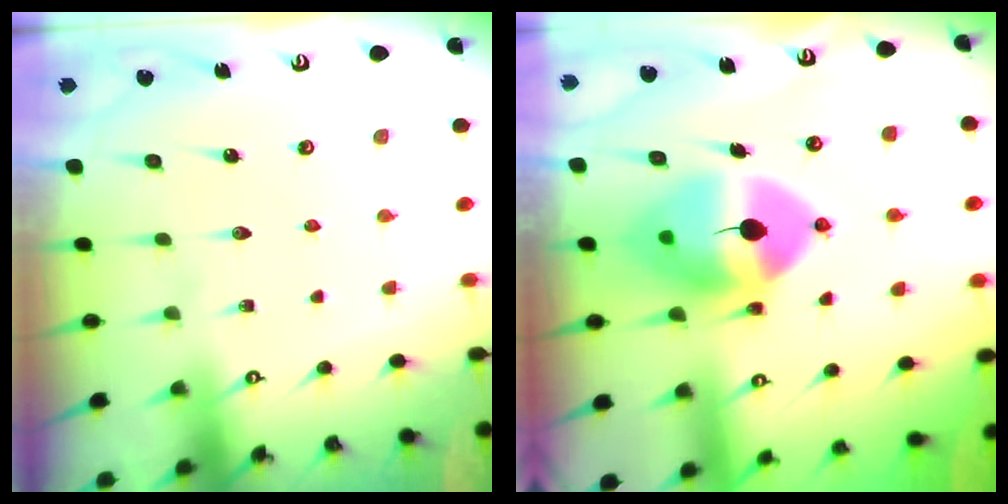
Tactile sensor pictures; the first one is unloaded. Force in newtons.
{"total": 14.5, "press": 14.2, "slide": 2.6}